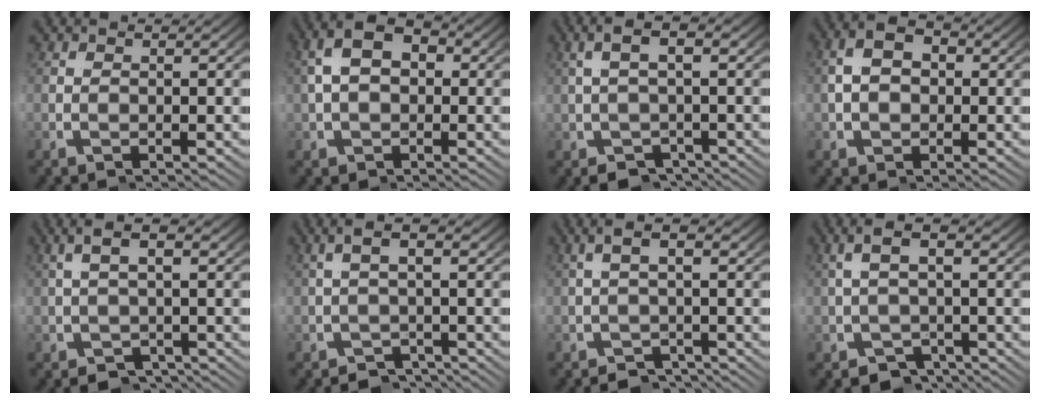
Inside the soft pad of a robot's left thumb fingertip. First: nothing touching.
{"total": 6.6, "force": [1.3, 4.9, 4.2], "torque": [-0.072, -0.002, 0.024]}
{"total": 3.4, "force": [-0.8, 1.9, 2.8], "torque": [-0.040, 0.001, -0.013]}
{"total": 4.9, "force": [0.4, 3.7, 3.2], "torque": [-0.043, -0.004, 0.010]}
{"total": 3.1, "force": [-0.6, 1.5, 2.7], "torque": [-0.035, 0.004, -0.011]}
{"total": 2.7, "force": [-0.9, 1.0, 2.3], "torque": [-0.035, 0.003, -0.016]}
{"total": 2.4, "force": [-1.0, 0.7, 2.1], "torque": [-0.031, 0.006, -0.019]}
{"total": 4.1, "force": [-0.4, 2.5, 3.2], "torque": [-0.052, -0.003, -0.006]}